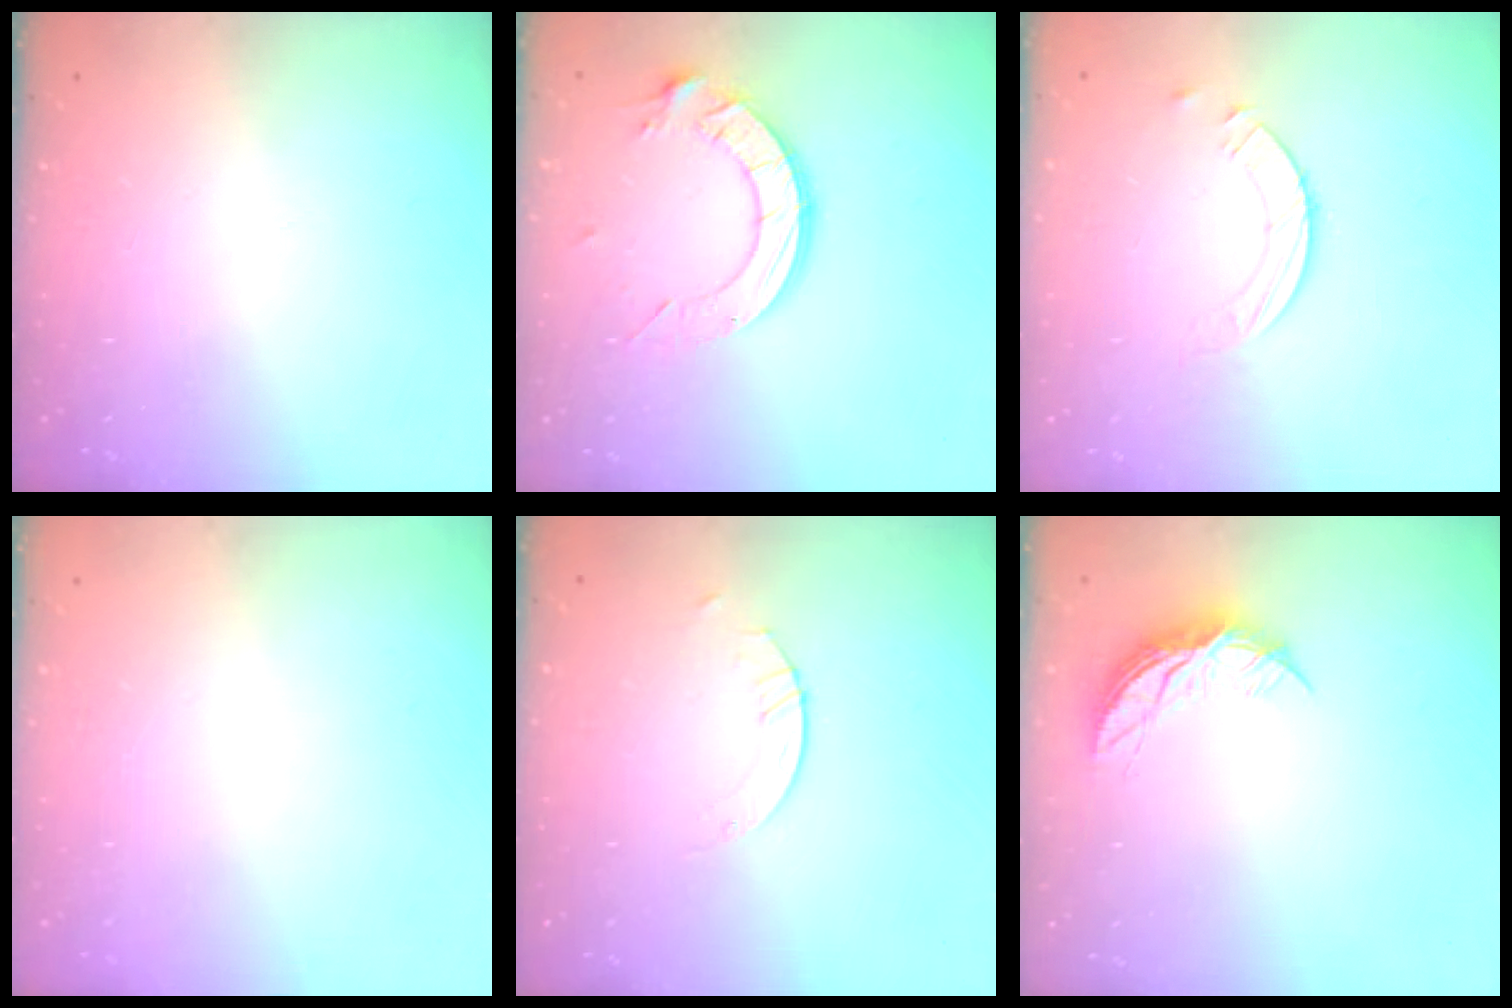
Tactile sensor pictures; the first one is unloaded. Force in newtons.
{"total": 12.9, "press": 12.8, "slide": 1.4}
{"total": 6.0, "press": 6.0, "slide": 0.6}
{"total": 0.0}
{"total": 2.6, "press": 2.6, "slide": 0.2}
{"total": 8.8, "press": 8.8, "slide": 0.5}